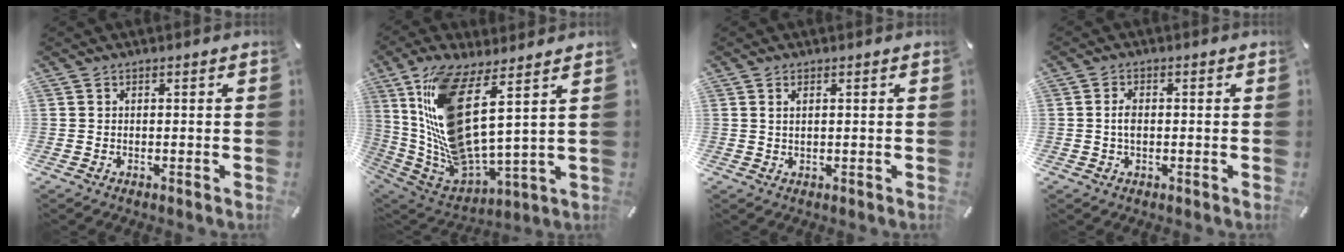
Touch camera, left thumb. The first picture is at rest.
{"total": 17.3, "force": [7.5, 5.5, 14.6], "torque": [-0.310, -0.062, 0.122]}
{"total": 1.3, "force": [0.5, 0.3, 1.2], "torque": [-0.024, 0.000, 0.007]}
{"total": 2.9, "force": [-0.1, 1.6, 2.3], "torque": [-0.053, 0.001, -0.005]}